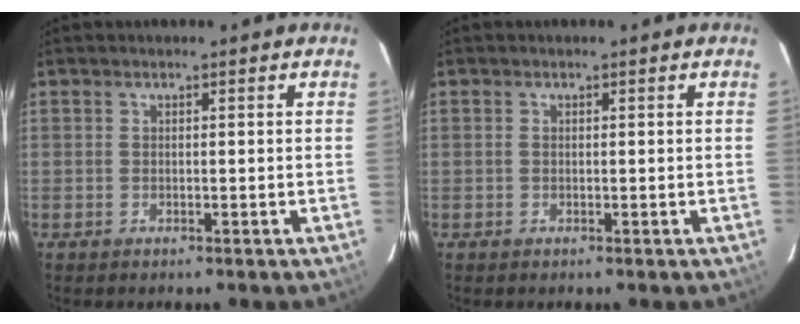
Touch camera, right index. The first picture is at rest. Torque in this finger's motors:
{"motor_torque": [0.15, 0.21, -0.03, 0.00]}